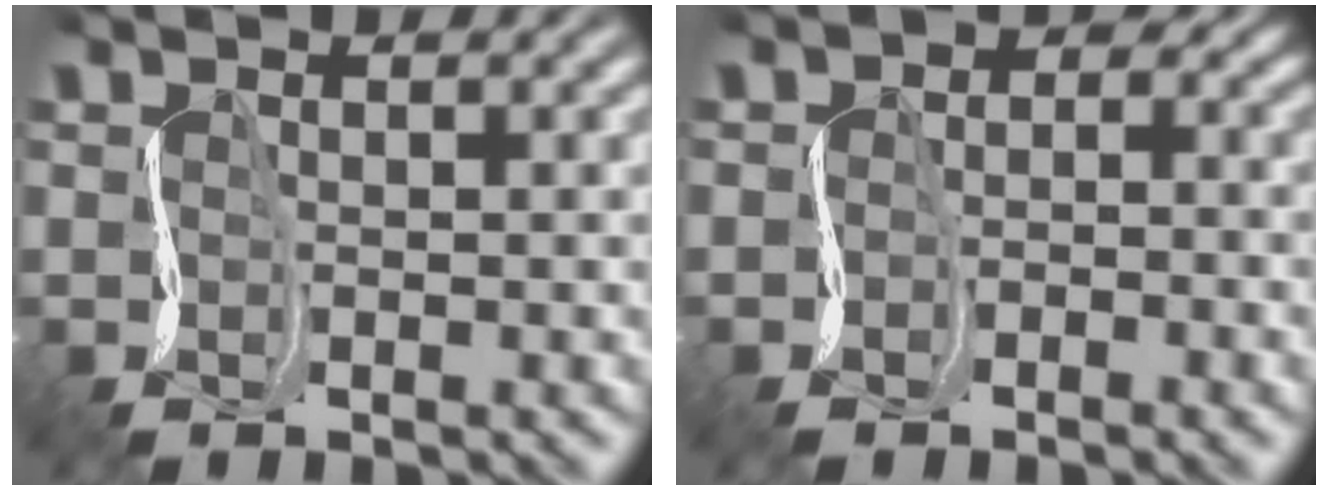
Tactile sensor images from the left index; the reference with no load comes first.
{"total": 2.6, "force": [-0.7, 1.9, 1.5], "torque": [-0.009, 0.004, -0.019]}